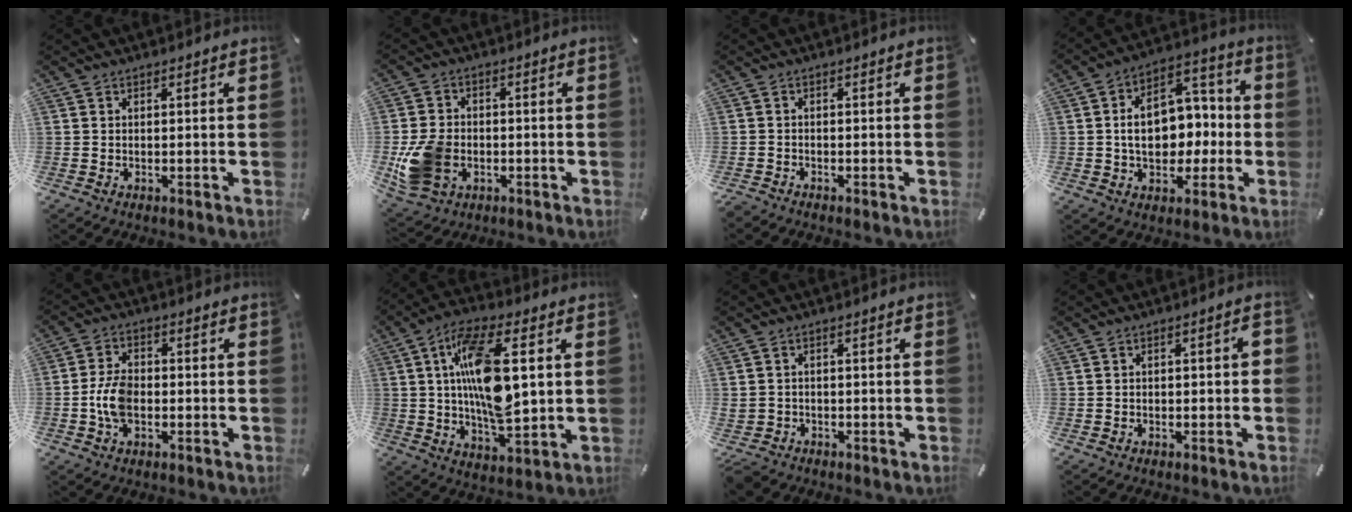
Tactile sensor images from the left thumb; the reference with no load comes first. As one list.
[{"total": 11.5, "force": [-2.6, 9.0, 6.7], "torque": [-0.145, 0.006, -0.046]}, {"total": 1.2, "force": [-1.0, 0.6, 0.2], "torque": [-0.005, 0.003, -0.021]}, {"total": 14.5, "force": [-0.7, 10.8, 9.7], "torque": [-0.161, 0.006, -0.007]}, {"total": 6.8, "force": [-1.4, 4.3, 5.0], "torque": [-0.113, 0.004, -0.028]}, {"total": 16.9, "force": [3.1, 7.1, 15.0], "torque": [-0.299, -0.003, 0.047]}, {"total": 2.7, "force": [-1.5, 2.1, 0.6], "torque": [-0.027, 0.005, -0.037]}, {"total": 2.8, "force": [-0.8, 1.3, 2.3], "torque": [-0.039, 0.011, -0.015]}]